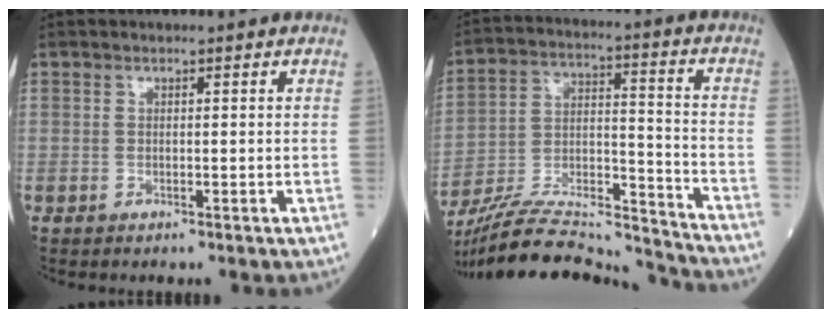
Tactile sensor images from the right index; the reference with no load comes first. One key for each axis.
{"total": 21.7, "fx": -20.6, "fy": 1.4, "fz": 6.6, "tx": -0.141, "ty": 0.005, "tz": -0.335}